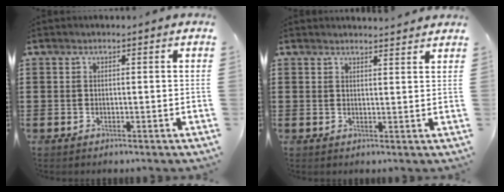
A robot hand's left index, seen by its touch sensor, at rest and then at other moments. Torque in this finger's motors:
{"motor_torque": [2.14, 0.00, 0.03, -0.01]}